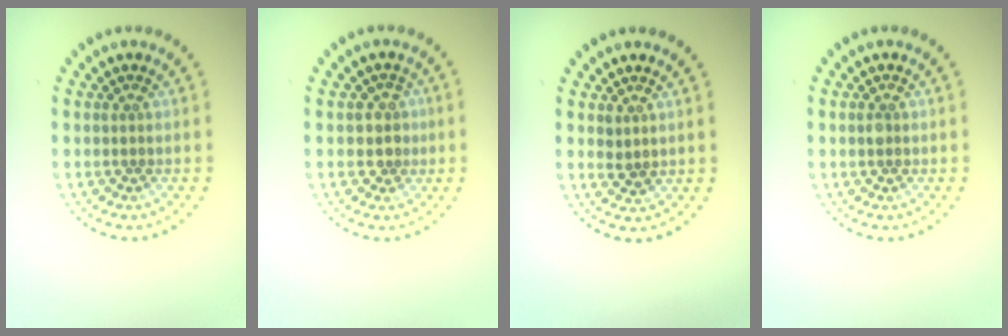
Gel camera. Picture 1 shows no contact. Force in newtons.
{"total": 2.2, "press": 1.9, "slide": 1.1}
{"total": 1.1, "press": 1.0, "slide": 0.5}
{"total": 0.9, "press": 0.9, "slide": 0.0}